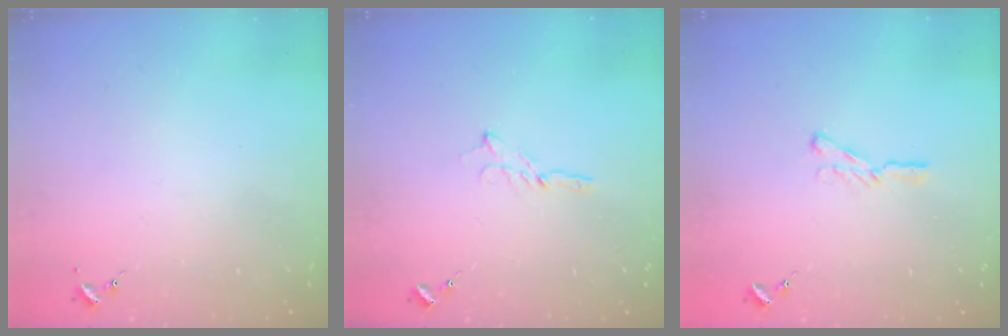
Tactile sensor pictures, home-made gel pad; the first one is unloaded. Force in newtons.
{"total": 2.0, "press": 2.0, "slide": 0.2}
{"total": 4.7, "press": 4.6, "slide": 0.6}